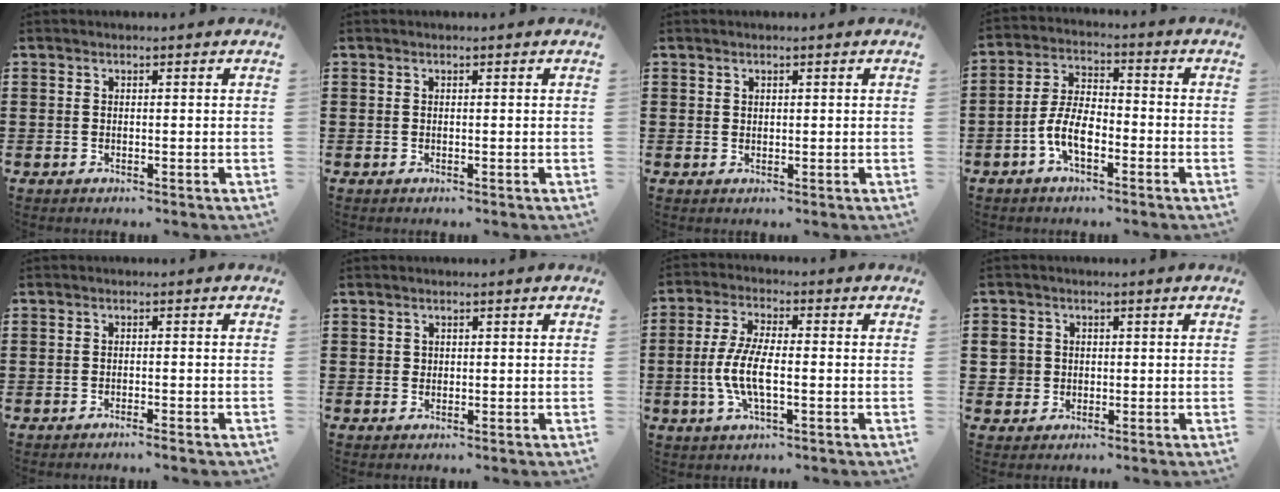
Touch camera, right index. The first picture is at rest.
{"total": 0.0}
{"total": 0.6, "force": [0.5, 0.4, 0.1], "torque": [-0.004, 0.002, 0.009]}
{"total": 6.9, "force": [-2.9, 2.9, 5.5], "torque": [-0.134, -0.004, -0.063]}
{"total": 1.2, "force": [-1.1, -0.3, 0.4], "torque": [-0.008, -0.003, -0.021]}
{"total": 0.7, "force": [0.3, 0.6, 0.1], "torque": [-0.004, 0.002, 0.006]}
{"total": 7.0, "force": [-1.6, 2.2, 6.5], "torque": [-0.153, -0.013, -0.039]}
{"total": 3.1, "force": [-0.1, 3.0, 0.7], "torque": [-0.028, 0.009, -0.003]}